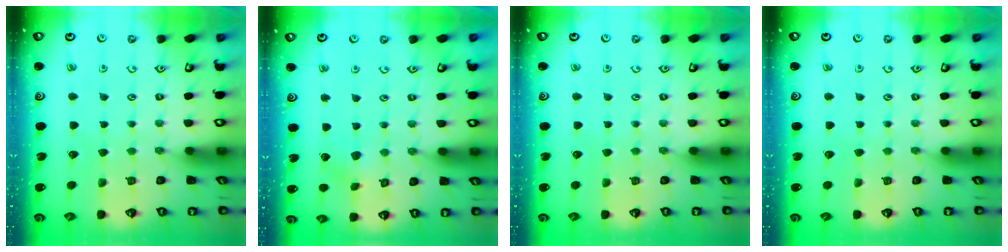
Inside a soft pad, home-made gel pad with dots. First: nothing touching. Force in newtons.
{"total": 2.9, "press": 2.9, "slide": 0.3}
{"total": 0.0}
{"total": 0.0}